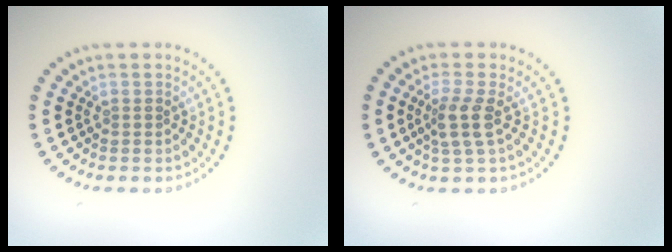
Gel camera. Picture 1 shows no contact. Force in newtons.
{"total": 2.5, "press": 2.0, "slide": 1.5}